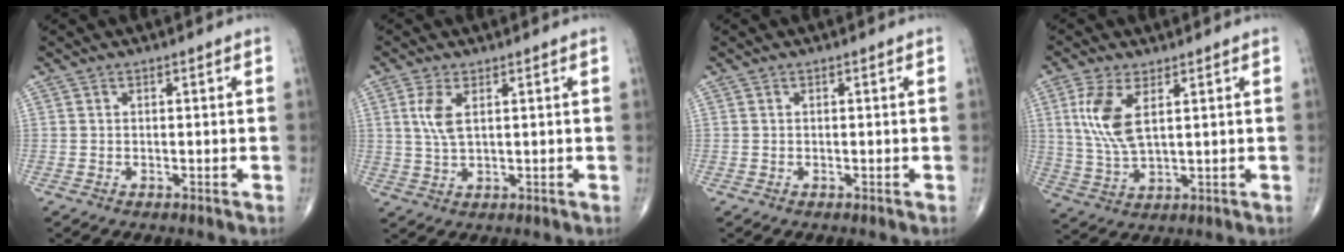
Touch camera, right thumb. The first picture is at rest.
{"total": 4.8, "force": [1.5, 2.0, 4.1], "torque": [-0.095, -0.003, 0.035]}
{"total": 0.0}
{"total": 9.1, "force": [2.9, 3.8, 7.7], "torque": [-0.172, -0.008, 0.066]}